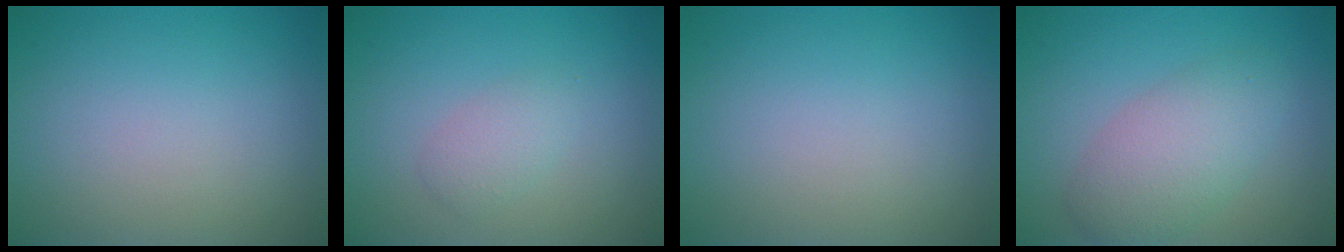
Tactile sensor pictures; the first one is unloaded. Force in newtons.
{"total": 1.7, "press": 1.7, "slide": 0.1}
{"total": 0.0}
{"total": 4.5, "press": 4.5, "slide": 0.1}